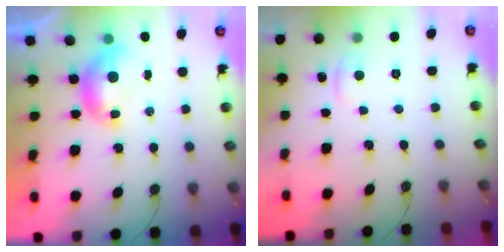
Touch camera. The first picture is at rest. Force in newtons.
{"total": 0.9, "press": 0.5, "slide": 0.7}